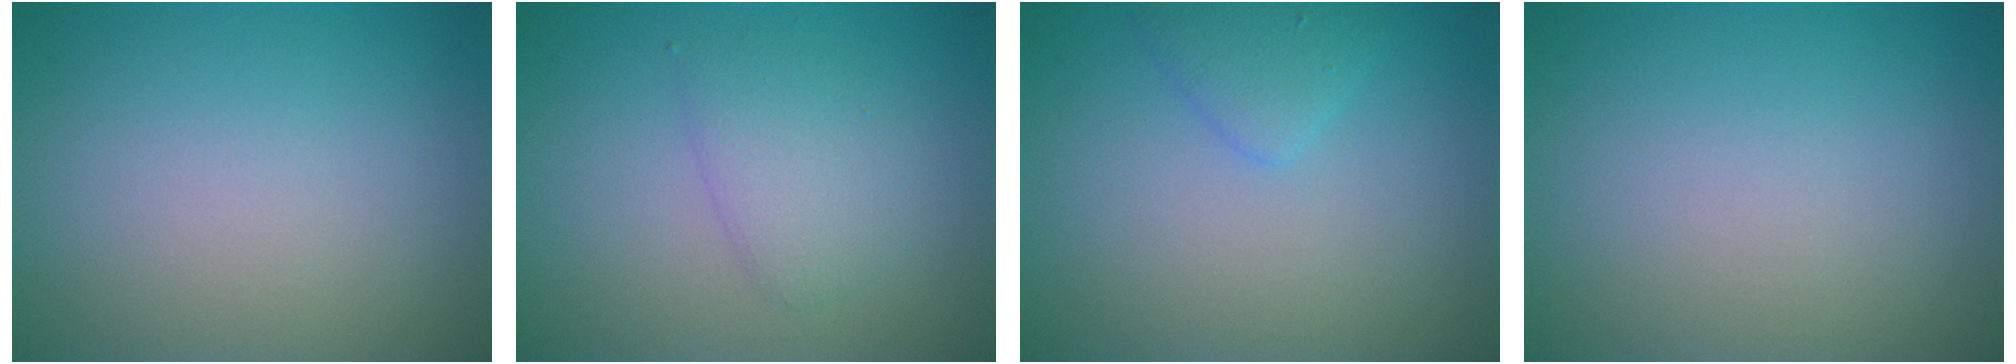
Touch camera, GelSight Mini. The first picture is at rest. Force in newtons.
{"total": 2.5, "press": 2.5, "slide": 0.0}
{"total": 1.7, "press": 1.7, "slide": 0.1}
{"total": 0.0}